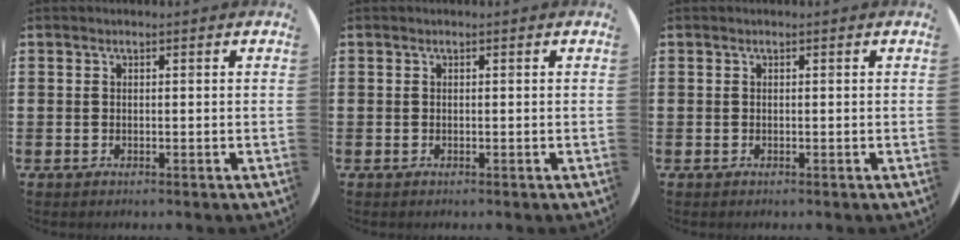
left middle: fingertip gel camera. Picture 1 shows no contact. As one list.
[{"total": 0.0}, {"total": 0.0}]